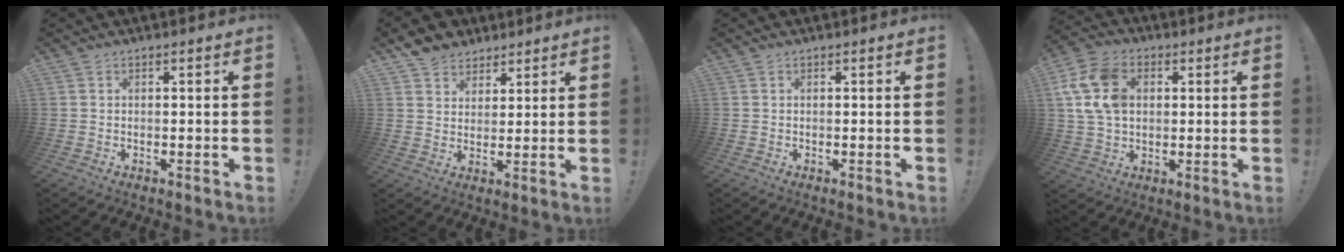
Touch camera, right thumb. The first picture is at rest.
{"total": 7.5, "force": [5.5, 4.9, 1.1], "torque": [-0.023, -0.035, 0.111]}
{"total": 0.0}
{"total": 14.1, "force": [3.6, 10.3, 9.0], "torque": [-0.169, -0.002, 0.068]}